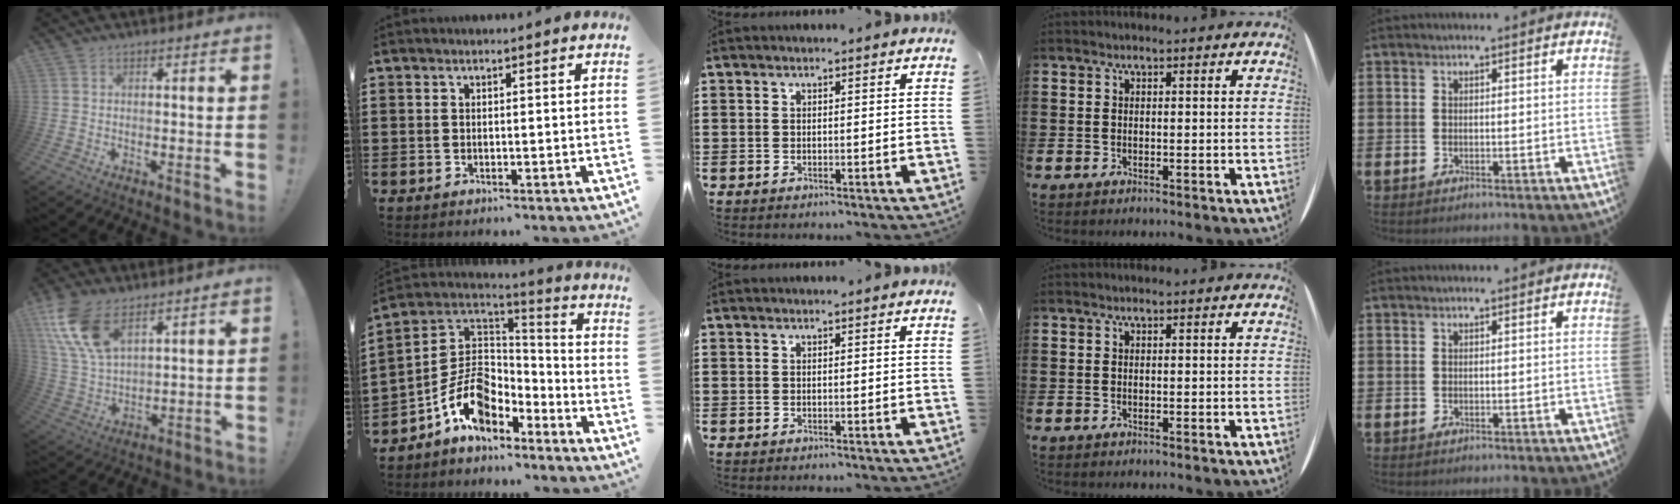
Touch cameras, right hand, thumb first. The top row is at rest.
{"thumb": {"total": 13.9, "force": [8.3, 7.0, 8.6], "torque": [-0.194, -0.037, 0.157]}, "index": {"total": 10.0, "force": [-4.9, 6.5, 5.8], "torque": [-0.143, 0.007, -0.096]}}